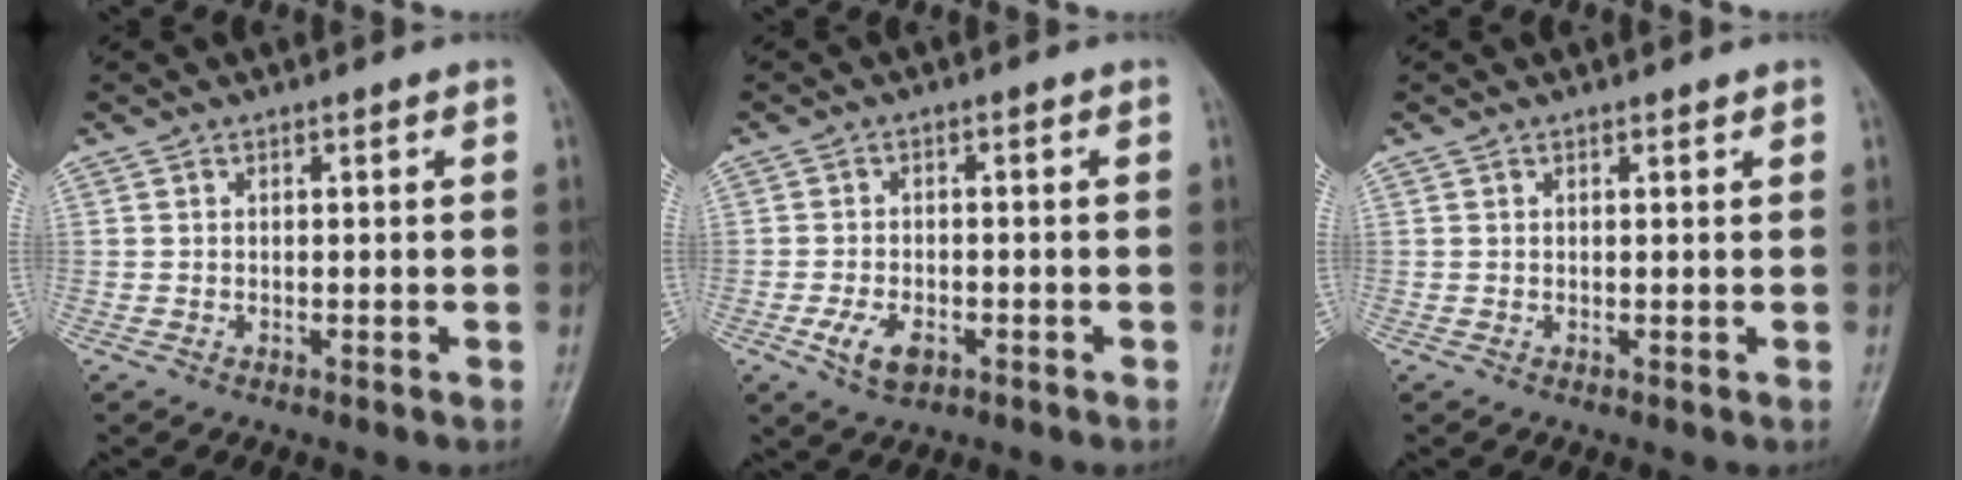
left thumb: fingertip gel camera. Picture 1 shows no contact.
{"total": 5.3, "force": [-2.3, 3.1, 3.6], "torque": [-0.066, 0.006, -0.038]}
{"total": 0.7, "force": [0.5, 0.2, 0.5], "torque": [-0.007, -0.002, 0.006]}